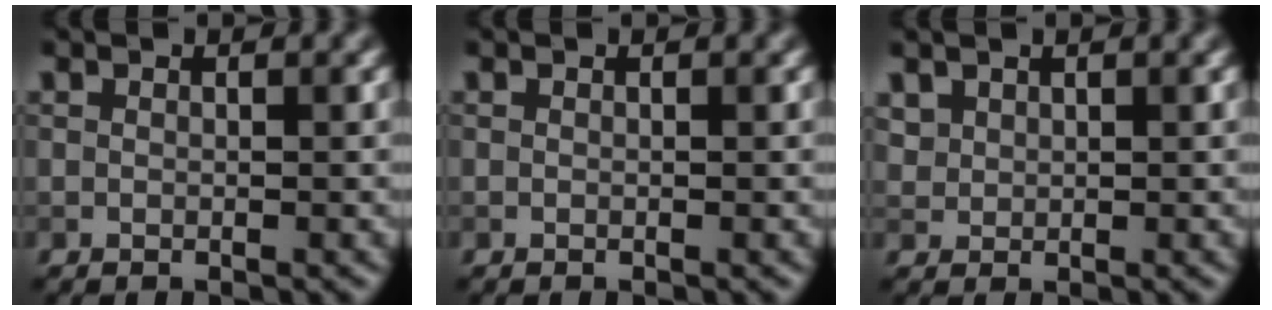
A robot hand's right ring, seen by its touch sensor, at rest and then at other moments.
{"total": 0.0}
{"total": 1.2, "force": [0.8, 0.9, 0.3], "torque": [-0.006, 0.000, 0.023]}